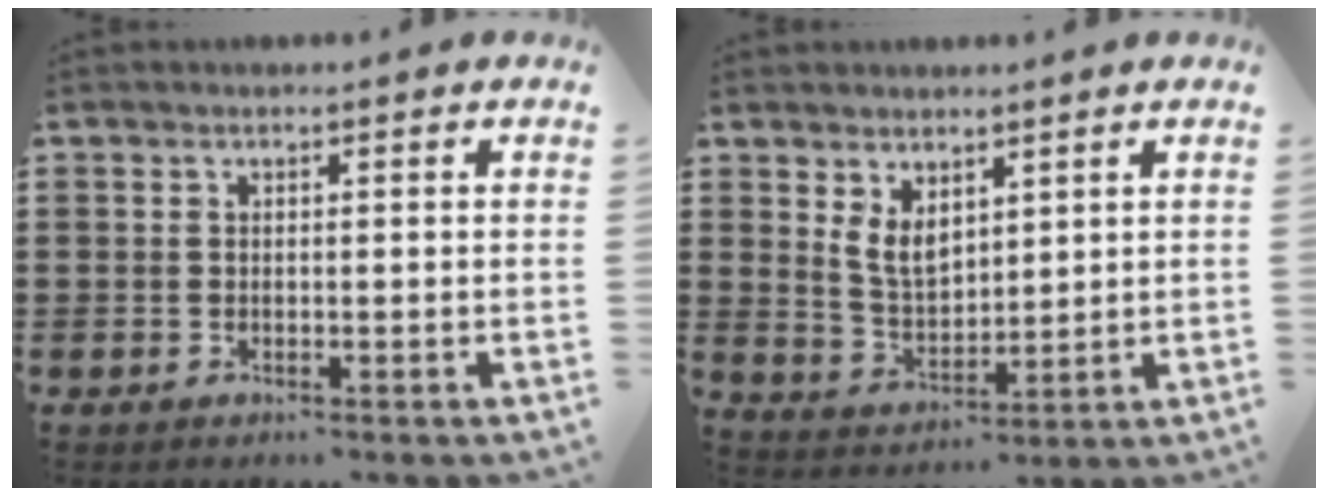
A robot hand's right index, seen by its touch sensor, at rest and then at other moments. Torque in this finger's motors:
{"motor_torque": [0.46, 0.45, 0.16, 0.09]}